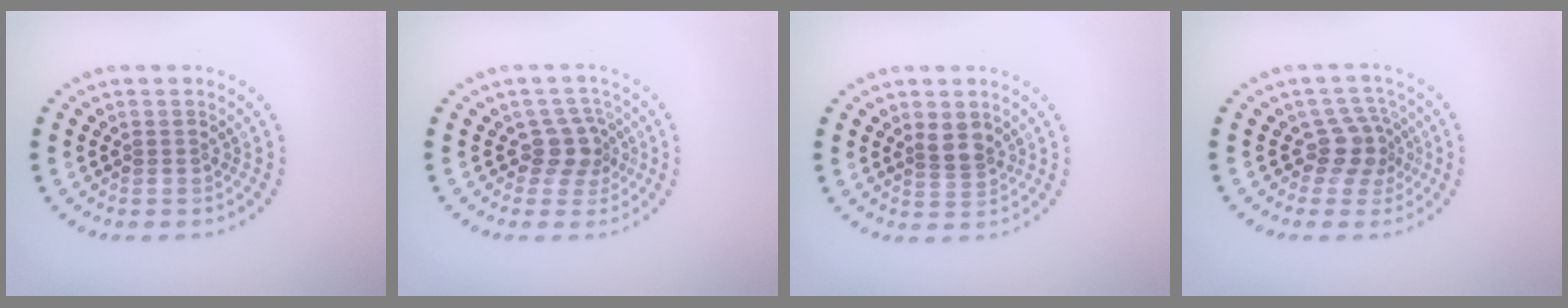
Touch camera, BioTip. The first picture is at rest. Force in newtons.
{"total": 2.6, "press": 2.0, "slide": 1.7}
{"total": 2.0, "press": 1.7, "slide": 1.2}
{"total": 2.8, "press": 2.1, "slide": 1.8}